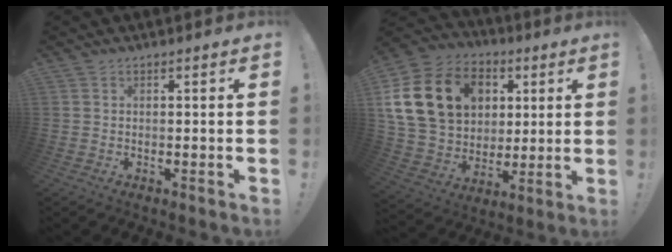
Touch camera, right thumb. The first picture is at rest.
{"total": 22.5, "force": [7.1, 17.3, 12.4], "torque": [-0.220, -0.012, 0.158]}